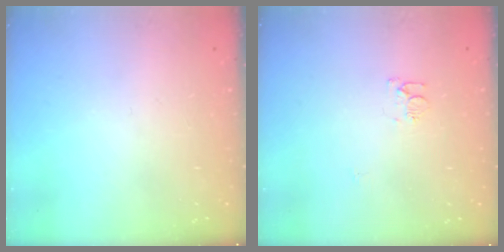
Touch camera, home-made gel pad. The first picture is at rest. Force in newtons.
{"total": 5.5, "press": 5.5, "slide": 0.4}